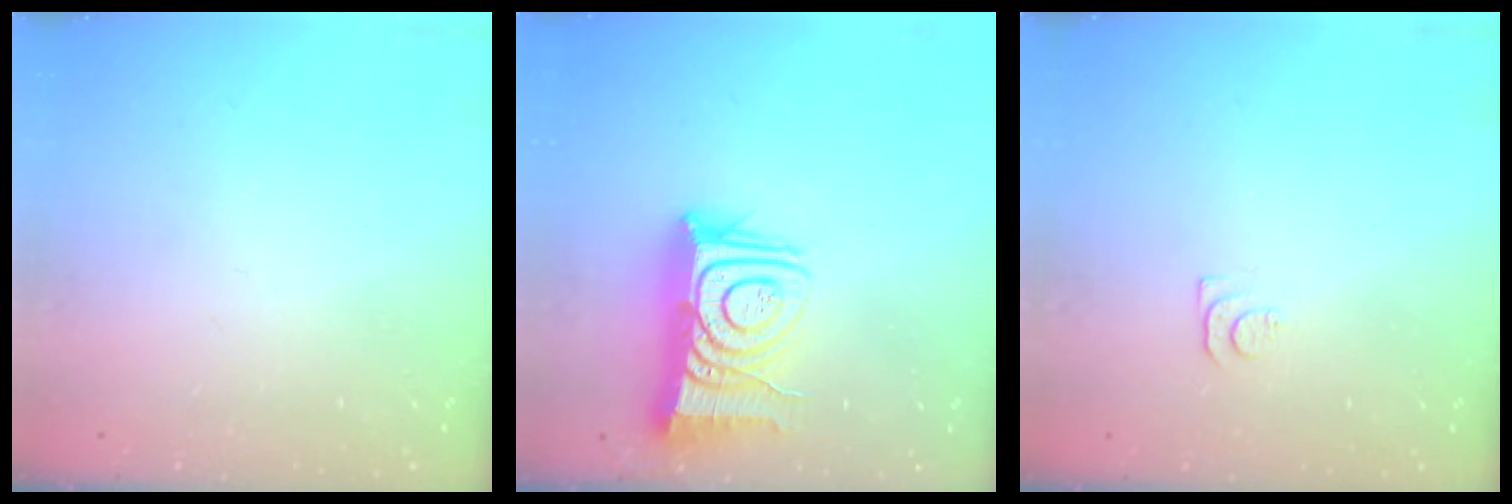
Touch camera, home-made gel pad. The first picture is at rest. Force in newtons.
{"total": 15.9, "press": 15.8, "slide": 1.6}
{"total": 4.3, "press": 4.3, "slide": 0.6}